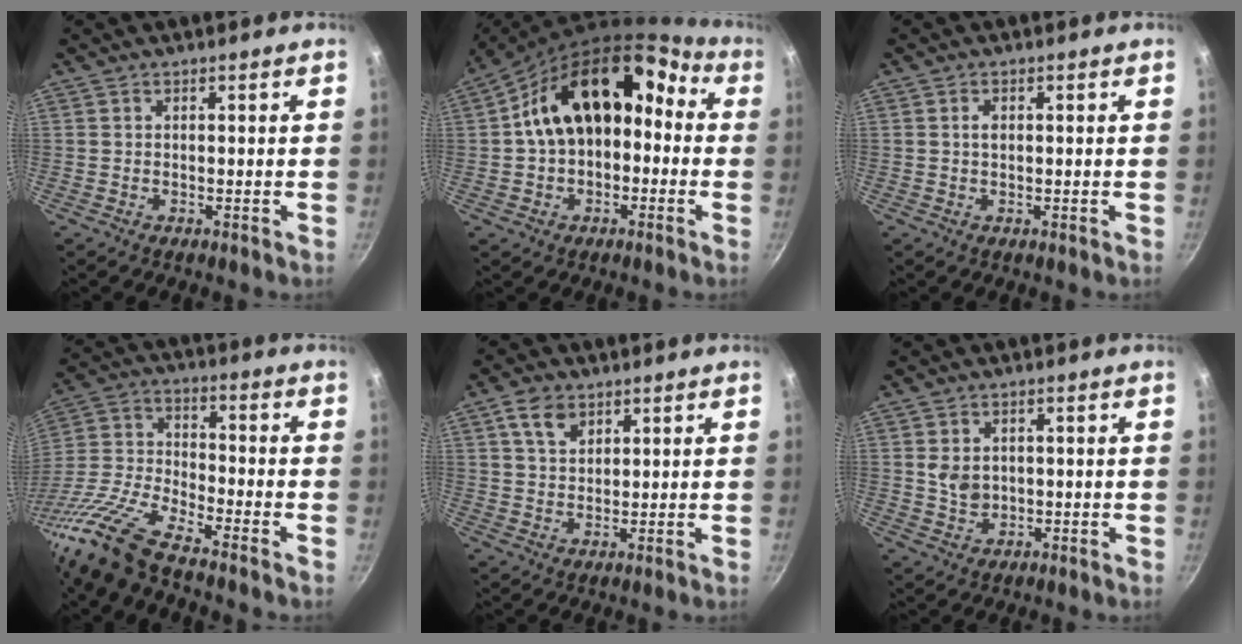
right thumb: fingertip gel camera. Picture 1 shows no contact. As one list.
[{"total": 18.7, "force": [0.5, 13.0, 13.4], "torque": [-0.186, 0.071, 0.001]}, {"total": 1.4, "force": [0.4, 1.0, 0.9], "torque": [-0.013, 0.000, 0.006]}, {"total": 15.5, "force": [-12.0, 3.4, 9.2], "torque": [-0.189, 0.049, -0.256]}, {"total": 5.5, "force": [2.9, 3.6, 2.9], "torque": [-0.038, -0.010, 0.054]}, {"total": 4.4, "force": [0.3, 3.6, 2.6], "torque": [-0.031, 0.000, 0.010]}]